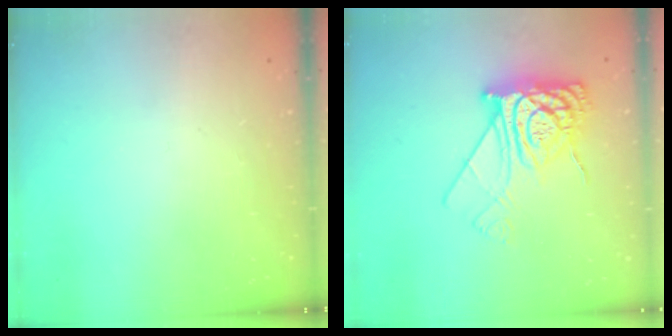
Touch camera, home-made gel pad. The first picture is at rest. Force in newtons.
{"total": 12.3, "press": 12.3, "slide": 1.0}